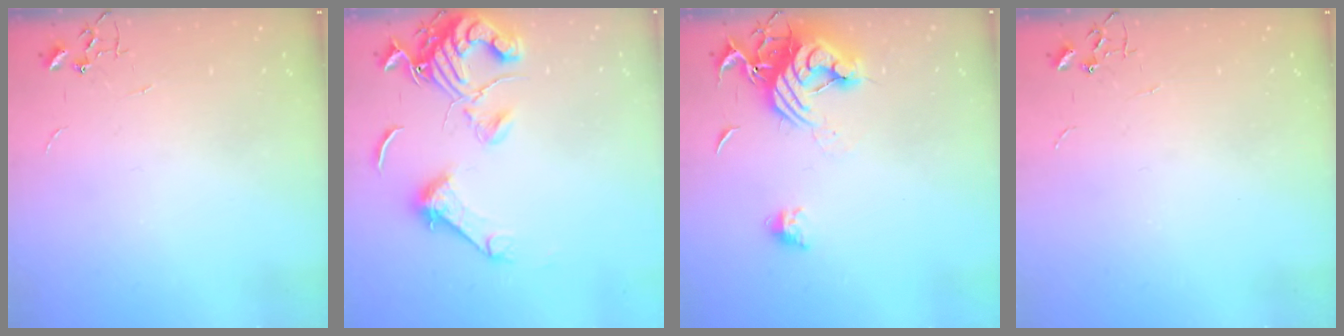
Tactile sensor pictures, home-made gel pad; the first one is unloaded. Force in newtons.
{"total": 14.8, "press": 14.7, "slide": 1.8}
{"total": 14.1, "press": 14.1, "slide": 1.2}
{"total": 0.0}